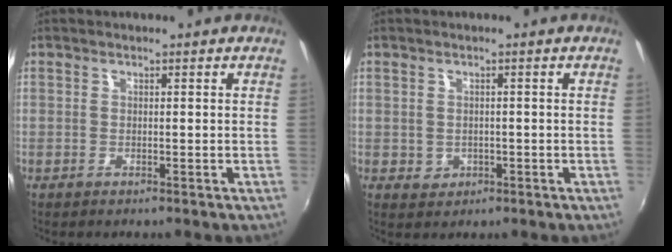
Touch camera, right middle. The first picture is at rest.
{"total": 2.1, "force": [-0.2, 2.0, 0.6], "torque": [-0.010, 0.002, 0.002]}